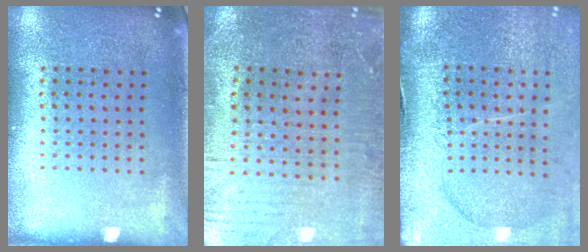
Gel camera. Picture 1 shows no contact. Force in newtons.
{"total": 0.9, "press": 0.7, "slide": 0.6}
{"total": 4.6, "press": 3.7, "slide": 2.8}